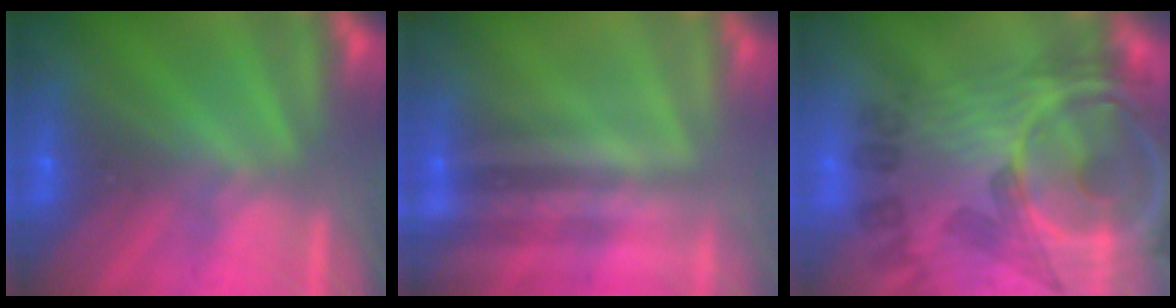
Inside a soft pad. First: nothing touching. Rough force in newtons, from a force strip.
{"total": 2.2}
{"total": 6.4}